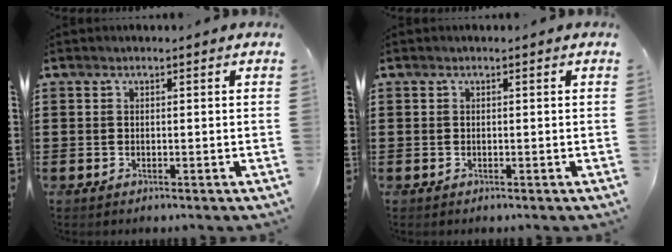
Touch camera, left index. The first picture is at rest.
{"total": 0.0}